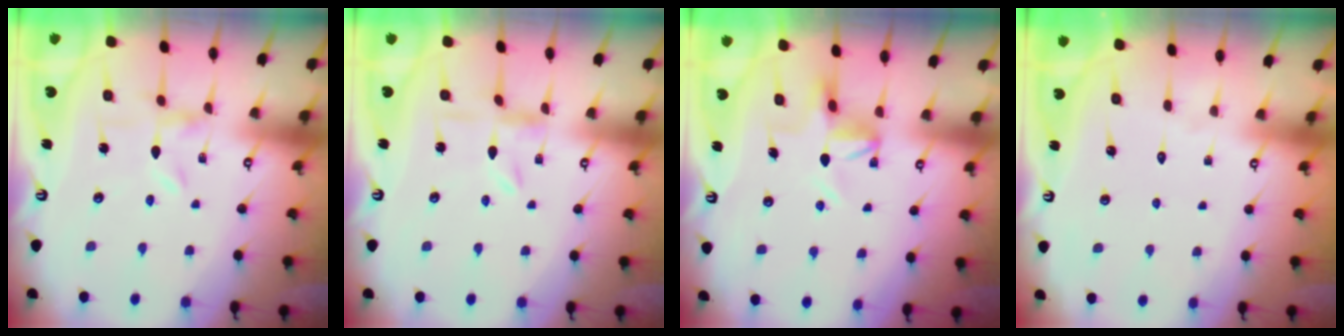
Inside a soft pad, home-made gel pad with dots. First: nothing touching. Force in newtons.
{"total": 0.0}
{"total": 5.5, "press": 5.5, "slide": 0.3}
{"total": 1.4, "press": 1.4, "slide": 0.1}